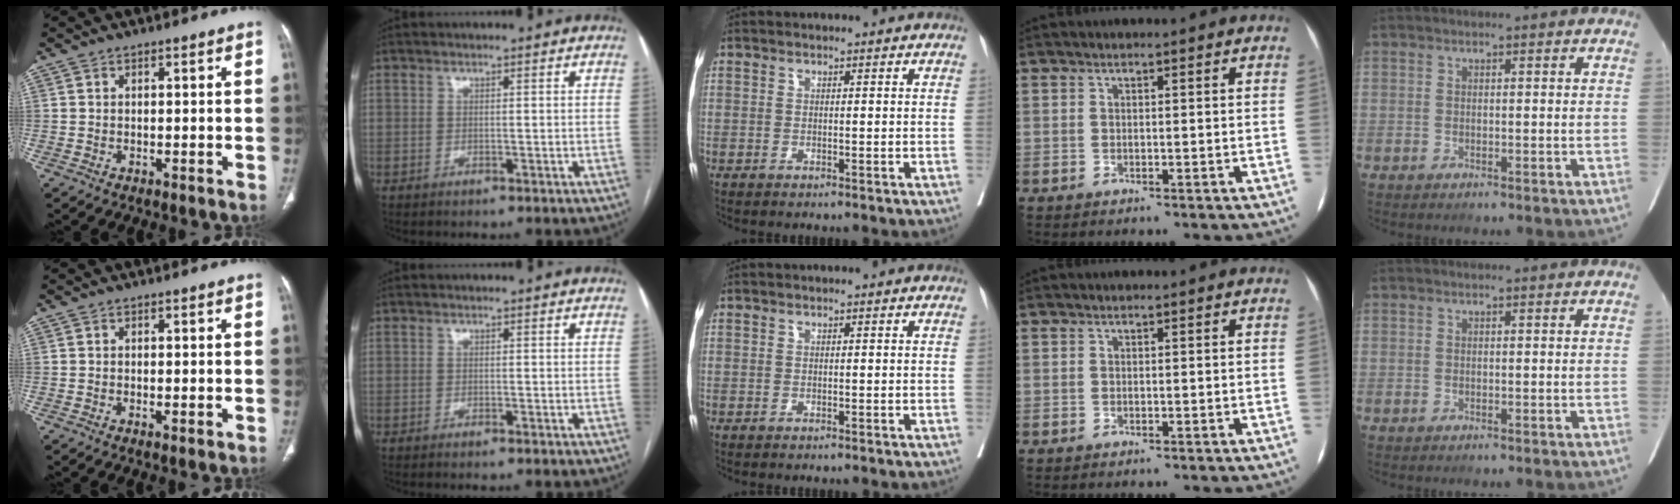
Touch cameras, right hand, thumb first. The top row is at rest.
{"thumb": {"total": 0.8, "force": [-0.2, 0.2, 0.8], "torque": [-0.018, -0.004, -0.004]}, "index": {"total": 0.6, "force": [-0.5, -0.1, 0.3], "torque": [-0.005, 0.000, -0.009]}}